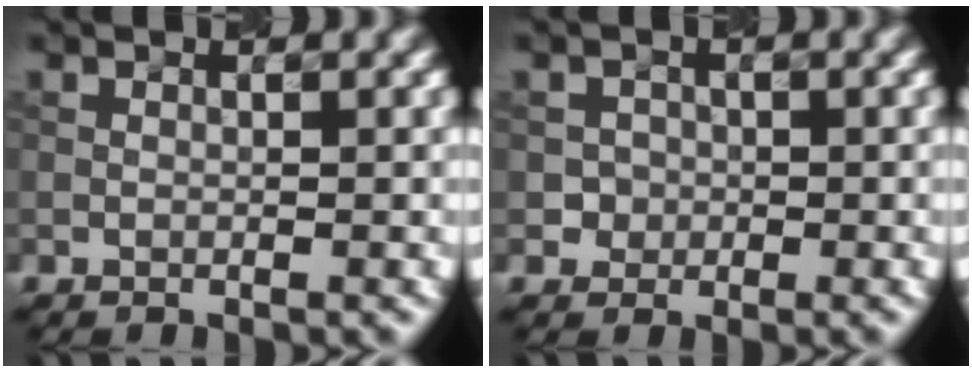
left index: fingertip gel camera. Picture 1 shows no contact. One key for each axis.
{"total": 1.5, "fx": -0.2, "fy": 1.5, "fz": 0.1, "tx": 0.016, "ty": -0.002, "tz": -0.003}